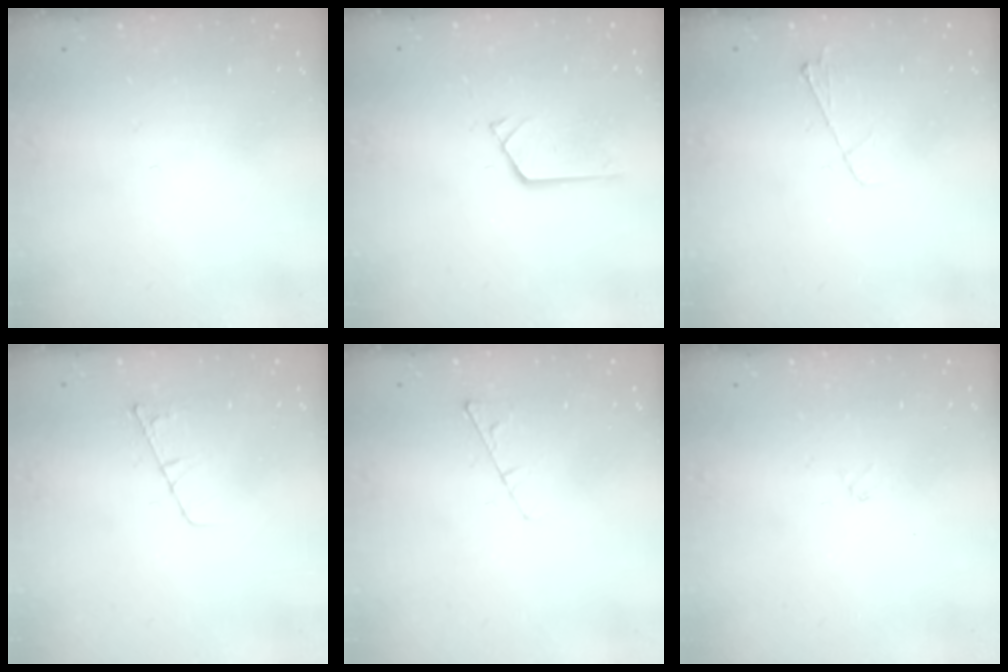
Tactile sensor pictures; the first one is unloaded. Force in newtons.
{"total": 2.9, "press": 2.9, "slide": 0.2}
{"total": 4.4, "press": 4.3, "slide": 0.6}
{"total": 4.8, "press": 4.8, "slide": 0.5}
{"total": 3.9, "press": 3.9, "slide": 0.5}
{"total": 0.9, "press": 0.9, "slide": 0.2}